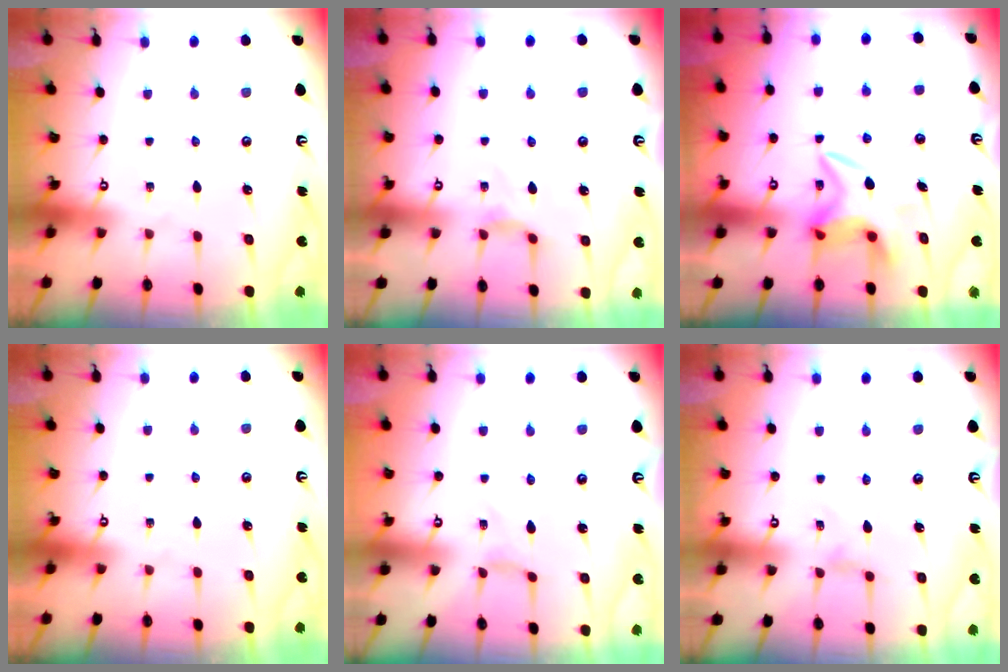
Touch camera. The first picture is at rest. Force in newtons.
{"total": 3.0, "press": 3.0, "slide": 0.3}
{"total": 6.9, "press": 6.9, "slide": 0.3}
{"total": 0.0}
{"total": 0.0}
{"total": 1.3, "press": 1.3, "slide": 0.3}